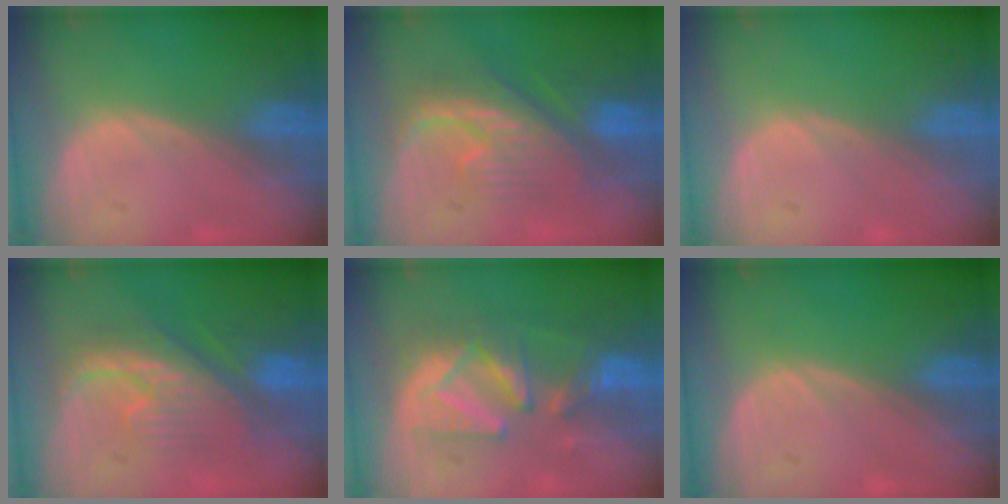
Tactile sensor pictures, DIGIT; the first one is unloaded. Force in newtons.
{"total": 8.0, "press": 7.9, "slide": 1.1}
{"total": 0.0}
{"total": 8.0, "press": 7.9, "slide": 1.1}
{"total": 8.9, "press": 8.8, "slide": 1.0}
{"total": 0.0}